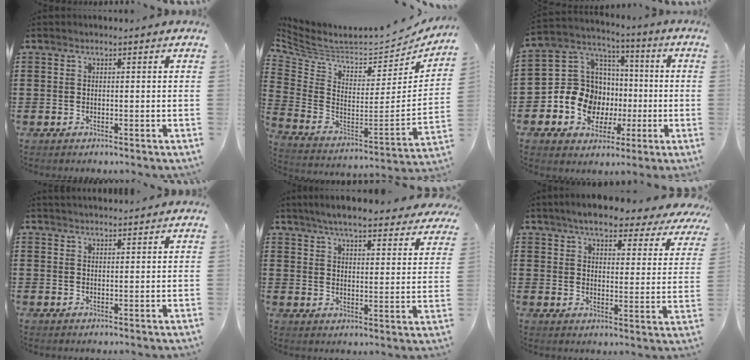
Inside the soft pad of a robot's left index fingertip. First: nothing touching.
{"total": 5.4, "force": [5.0, 1.2, 1.6], "torque": [-0.062, -0.058, 0.082]}
{"total": 11.3, "force": [-2.2, 10.3, 4.1], "torque": [-0.124, 0.006, -0.037]}
{"total": 1.5, "force": [1.4, -0.2, 0.0], "torque": [-0.003, 0.000, 0.029]}
{"total": 6.0, "force": [5.6, 0.1, 2.3], "torque": [-0.065, -0.022, 0.099]}
{"total": 6.0, "force": [5.5, 0.9, 2.4], "torque": [-0.062, -0.025, 0.093]}